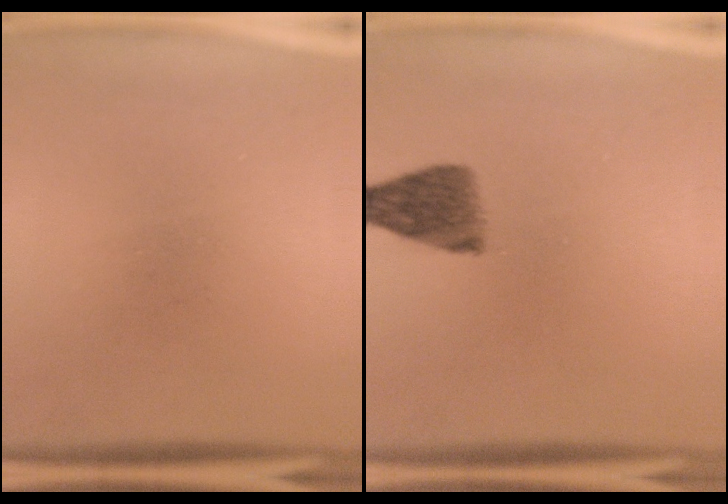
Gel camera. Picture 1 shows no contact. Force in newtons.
{"total": 5.4}